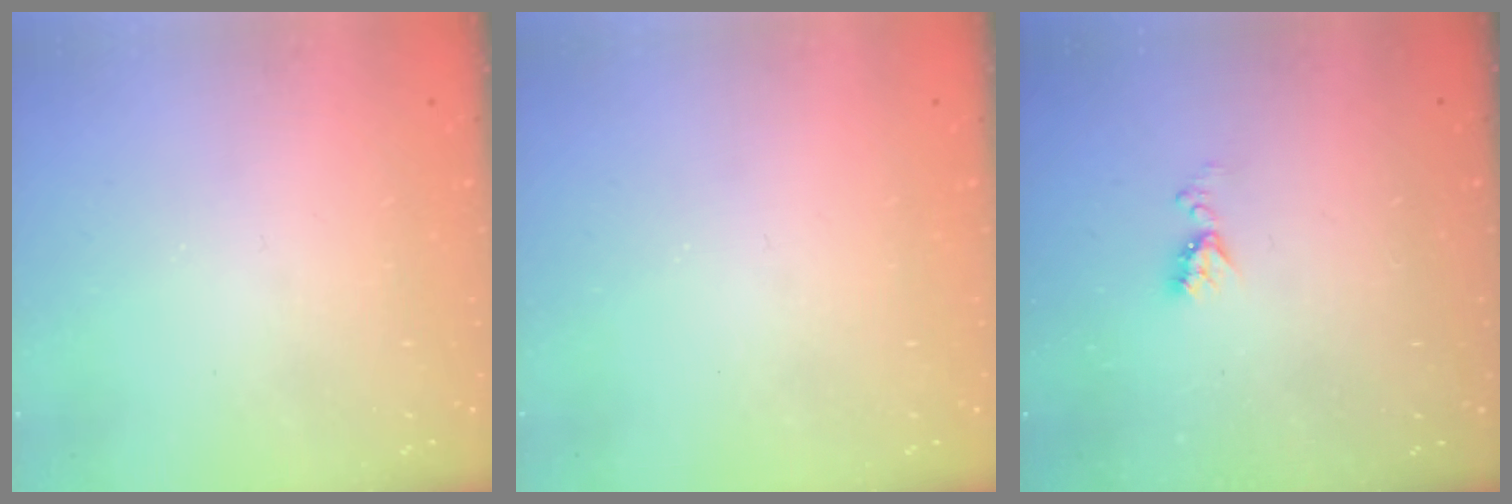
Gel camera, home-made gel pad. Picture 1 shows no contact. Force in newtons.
{"total": 0.0}
{"total": 5.9, "press": 5.9, "slide": 0.8}